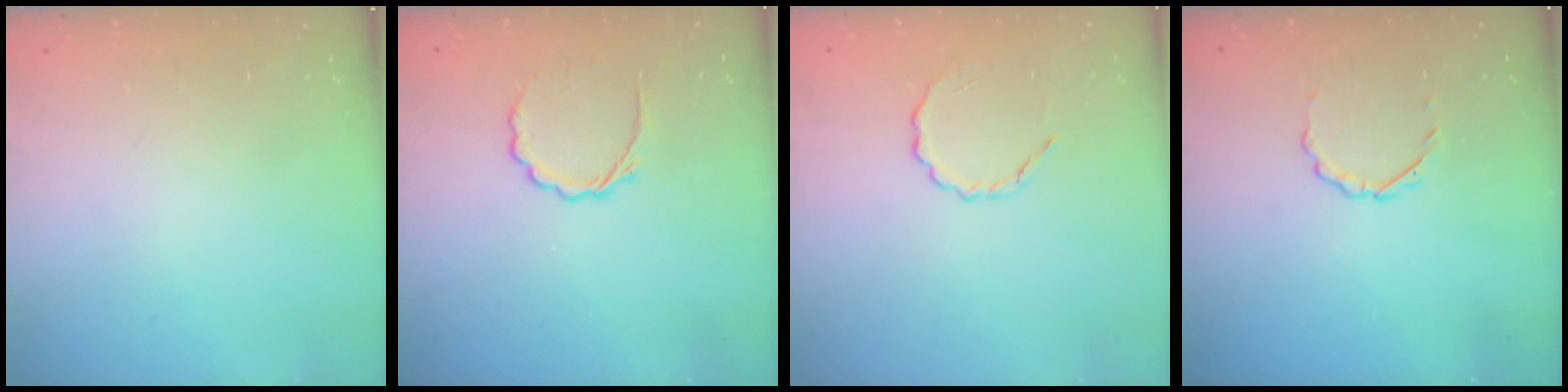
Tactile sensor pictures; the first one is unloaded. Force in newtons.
{"total": 3.1, "press": 2.9, "slide": 1.1}
{"total": 3.0, "press": 2.8, "slide": 1.0}
{"total": 2.3, "press": 2.1, "slide": 0.8}